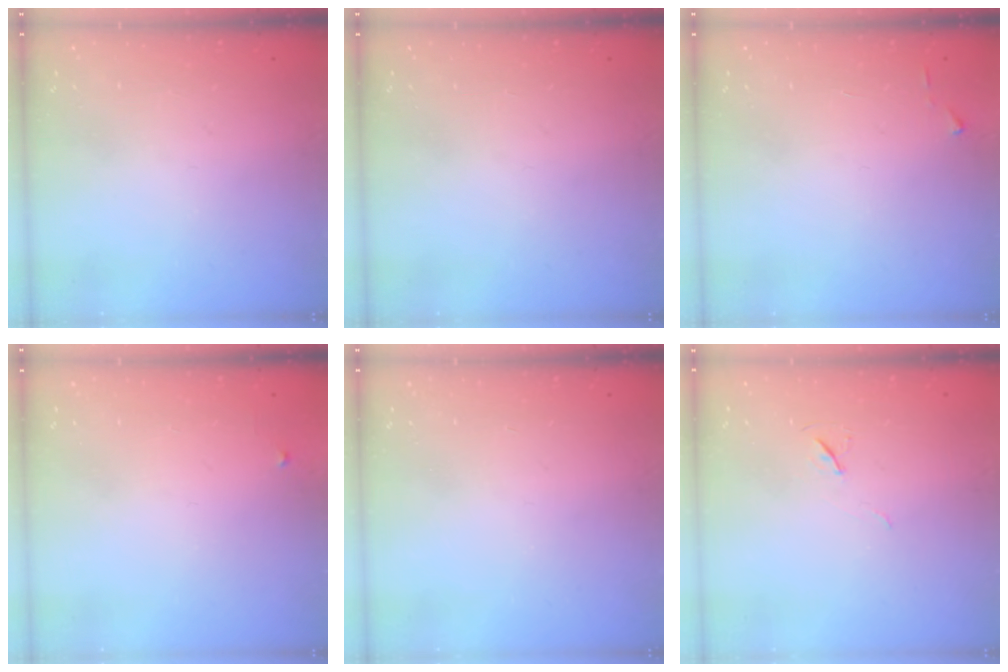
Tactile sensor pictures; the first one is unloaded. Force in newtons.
{"total": 0.0}
{"total": 3.0, "press": 2.9, "slide": 0.4}
{"total": 2.4, "press": 2.3, "slide": 0.4}
{"total": 0.0}
{"total": 6.4, "press": 5.8, "slide": 2.5}